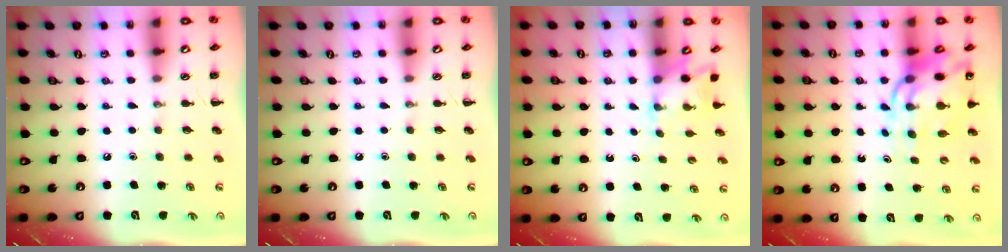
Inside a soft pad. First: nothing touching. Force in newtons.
{"total": 0.0}
{"total": 2.5, "press": 2.4, "slide": 0.9}
{"total": 11.2, "press": 10.7, "slide": 3.3}